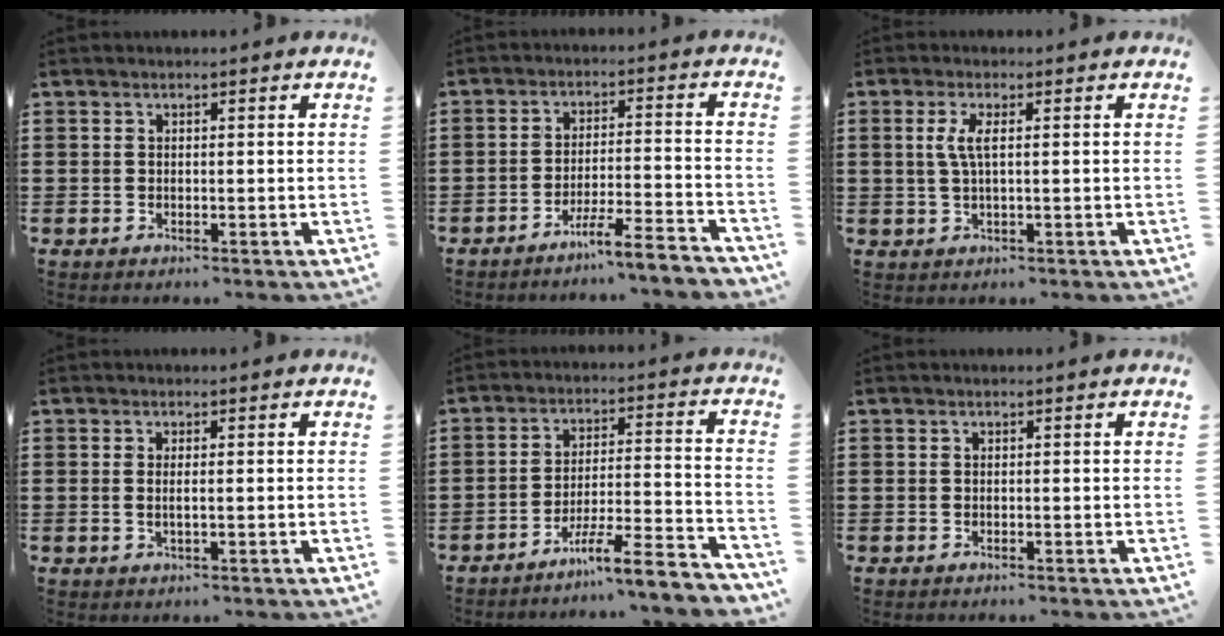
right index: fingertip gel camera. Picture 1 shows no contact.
{"total": 6.1, "force": [-5.3, -0.3, 3.0], "torque": [-0.056, -0.012, -0.102]}
{"total": 3.2, "force": [0.5, 0.7, 3.1], "torque": [-0.070, -0.001, 0.005]}
{"total": 1.3, "force": [0.1, 0.1, 1.3], "torque": [-0.024, 0.000, 0.001]}
{"total": 8.2, "force": [-6.8, 0.5, 4.6], "torque": [-0.077, 0.002, -0.128]}
{"total": 0.0}